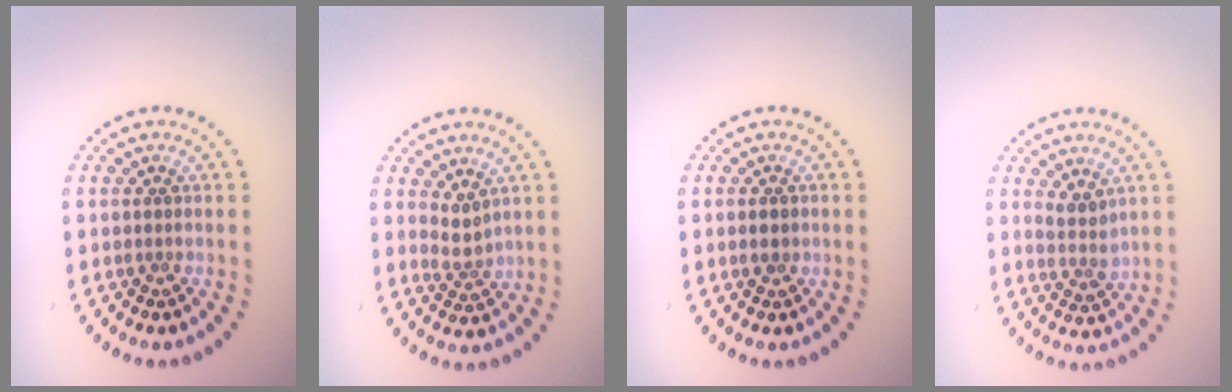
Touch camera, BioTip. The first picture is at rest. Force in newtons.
{"total": 1.7, "press": 1.2, "slide": 1.2}
{"total": 1.0, "press": 1.0, "slide": 0.1}
{"total": 1.9, "press": 1.6, "slide": 1.1}